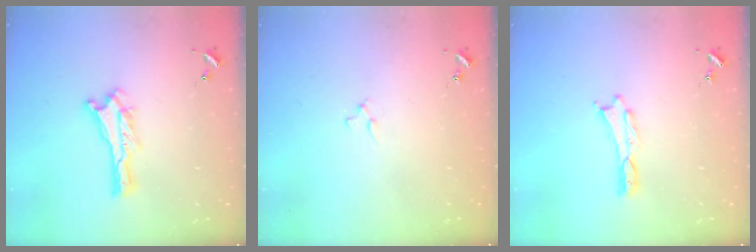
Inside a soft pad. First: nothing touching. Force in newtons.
{"total": 0.9, "press": 0.9, "slide": 0.2}
{"total": 0.0}